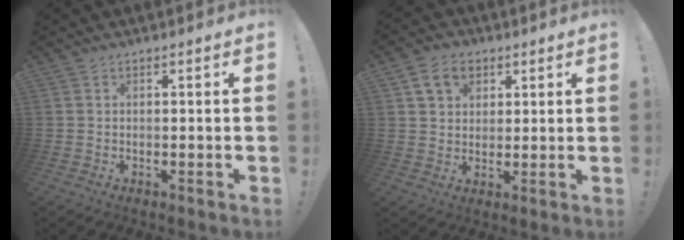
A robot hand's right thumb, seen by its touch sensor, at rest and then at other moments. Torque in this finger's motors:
{"motor_torque": [0.06, 0.06, -0.26, 0.26, 0.11]}